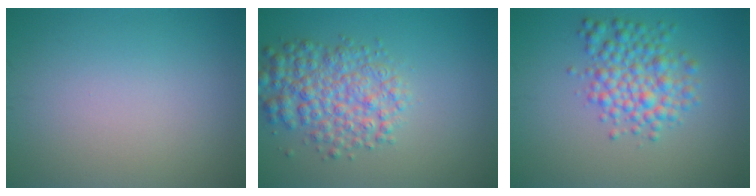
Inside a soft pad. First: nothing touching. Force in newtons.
{"total": 5.2, "press": 5.2, "slide": 0.2}
{"total": 4.5, "press": 4.5, "slide": 0.1}